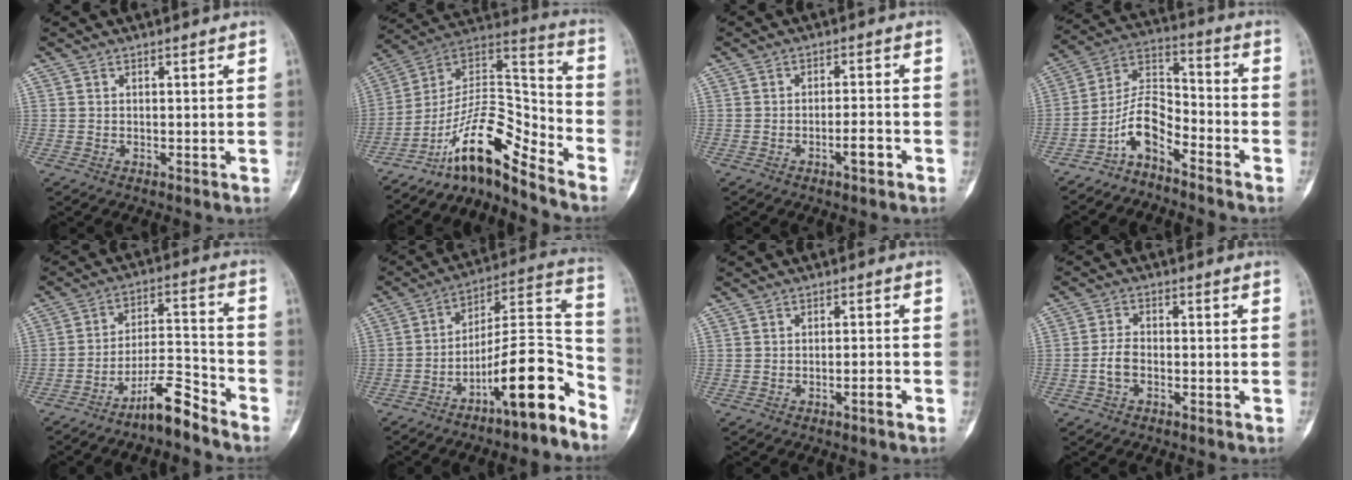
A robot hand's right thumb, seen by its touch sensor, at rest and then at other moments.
{"total": 15.5, "force": [-11.5, 4.1, 9.5], "torque": [-0.141, 0.124, -0.206]}
{"total": 3.5, "force": [-1.8, 0.9, 2.8], "torque": [-0.045, 0.015, -0.030]}
{"total": 8.9, "force": [-6.0, 3.9, 5.4], "torque": [-0.094, 0.083, -0.123]}
{"total": 9.3, "force": [-7.4, 1.9, 5.4], "torque": [-0.093, 0.077, -0.130]}
{"total": 16.1, "force": [-10.2, 3.6, 11.9], "torque": [-0.162, 0.112, -0.167]}
{"total": 1.9, "force": [-1.2, 0.3, 1.5], "torque": [-0.027, 0.011, -0.019]}
{"total": 3.5, "force": [-1.4, 2.1, 2.5], "torque": [-0.048, 0.015, -0.032]}